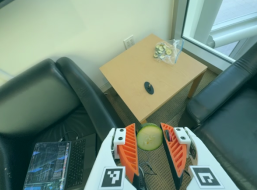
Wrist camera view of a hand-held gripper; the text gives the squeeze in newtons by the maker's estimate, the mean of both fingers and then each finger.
{"total": 8.5, "left": 8.4, "right": 8.6}